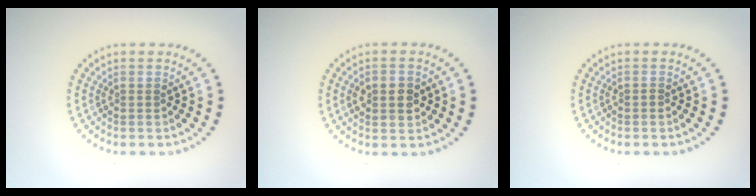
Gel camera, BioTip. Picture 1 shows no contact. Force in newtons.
{"total": 3.3, "press": 3.3, "slide": 0.1}
{"total": 0.5, "press": 0.5, "slide": 0.2}